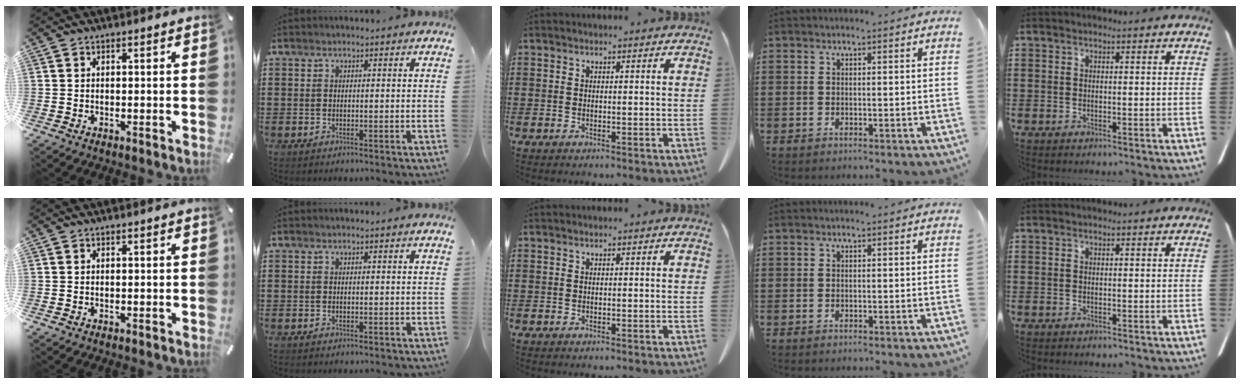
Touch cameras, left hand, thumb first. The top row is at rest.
{}